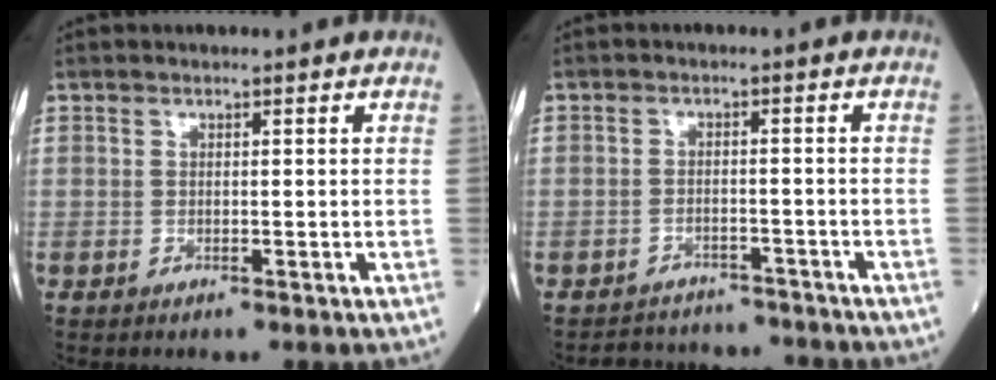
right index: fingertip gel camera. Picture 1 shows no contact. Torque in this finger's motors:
{"motor_torque": [-0.67, -0.74, -1.05, -0.19]}